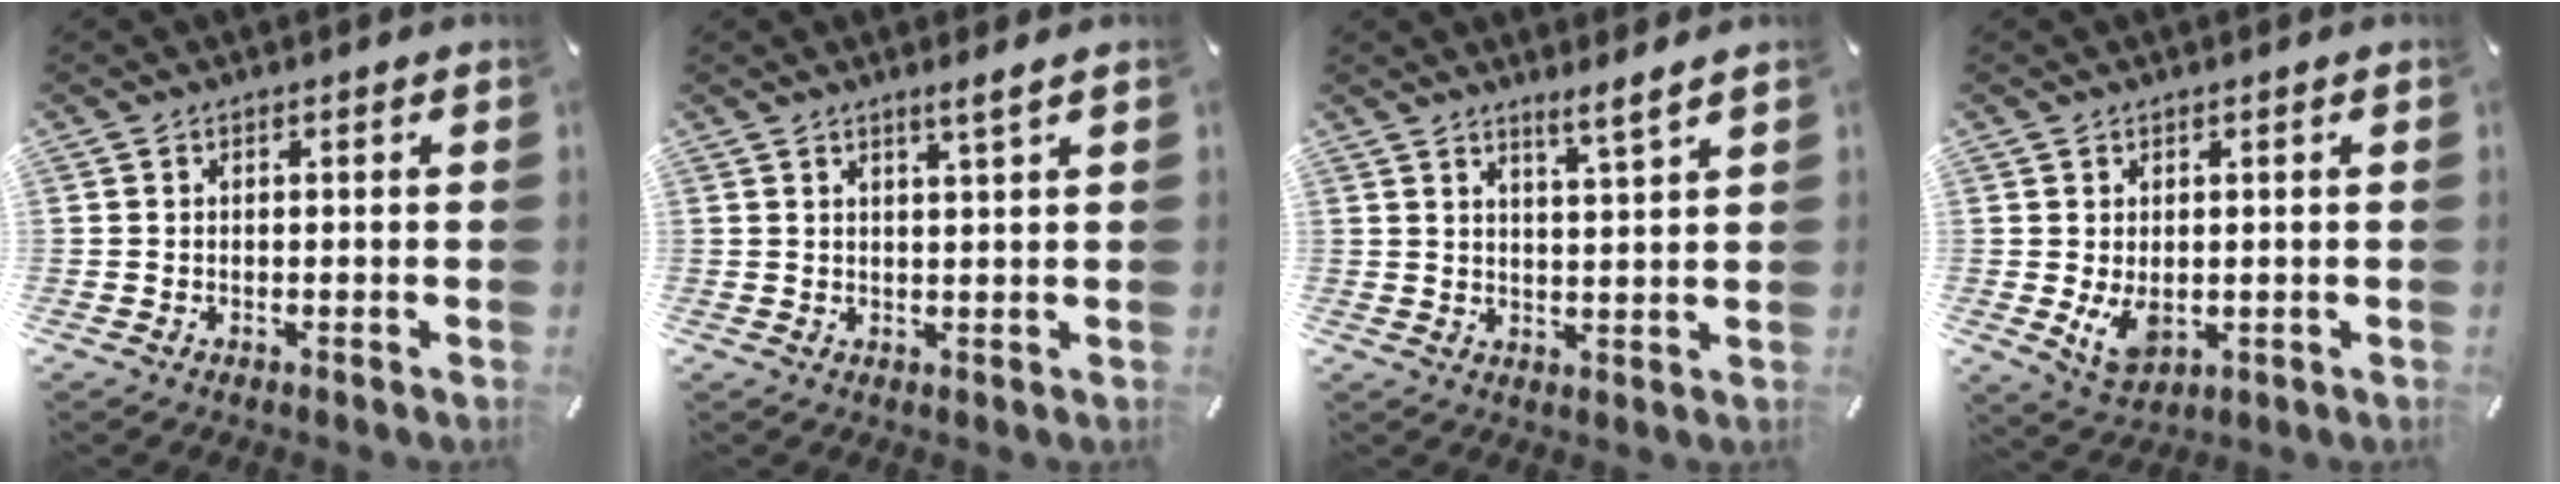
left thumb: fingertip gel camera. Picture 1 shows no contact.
{"total": 2.9, "force": [2.0, -0.1, 2.1], "torque": [-0.043, -0.005, 0.034]}
{"total": 4.5, "force": [3.9, -0.7, 2.0], "torque": [-0.041, -0.028, 0.067]}
{"total": 5.9, "force": [-0.2, 4.1, 4.3], "torque": [-0.092, -0.011, -0.007]}